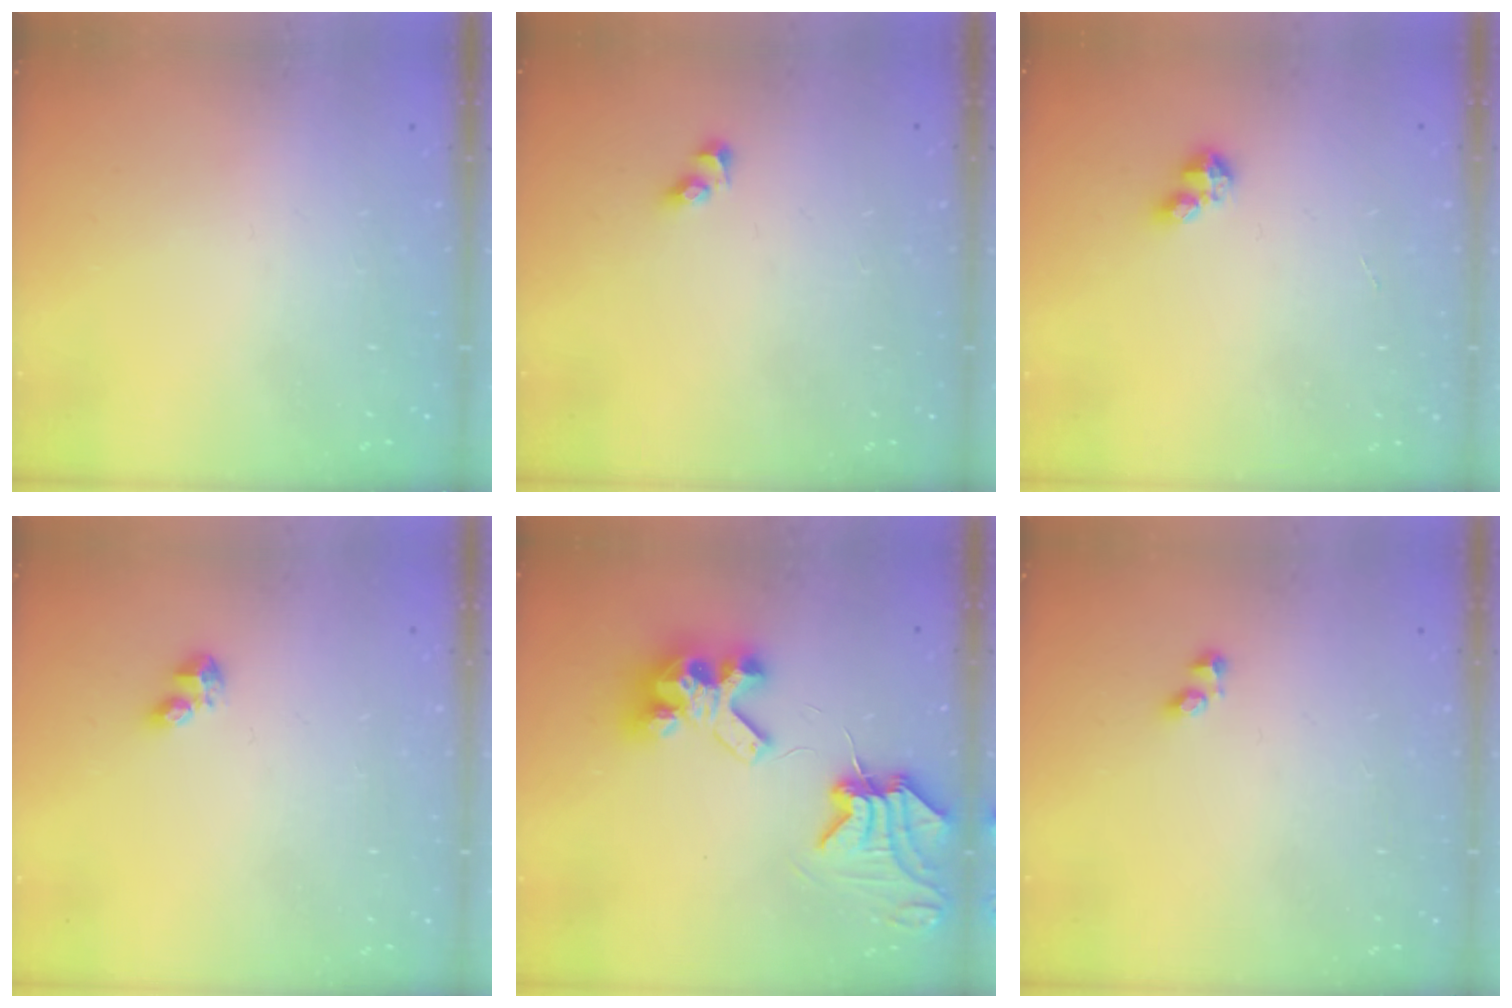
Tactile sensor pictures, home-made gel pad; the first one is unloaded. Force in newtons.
{"total": 2.7, "press": 2.5, "slide": 1.2}
{"total": 2.8, "press": 2.8, "slide": 0.2}
{"total": 2.3, "press": 2.2, "slide": 0.5}
{"total": 9.8, "press": 9.7, "slide": 1.2}
{"total": 1.9, "press": 1.9, "slide": 0.5}